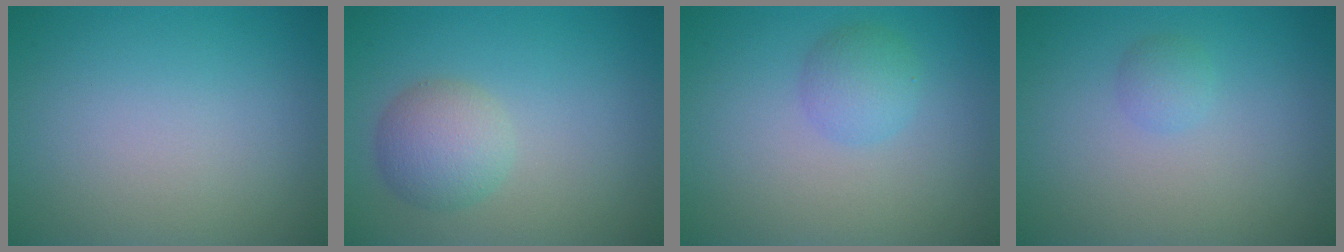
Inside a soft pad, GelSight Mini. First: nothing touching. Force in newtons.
{"total": 3.3, "press": 3.3, "slide": 0.0}
{"total": 2.1, "press": 2.1, "slide": 0.0}
{"total": 1.1, "press": 1.1, "slide": 0.0}